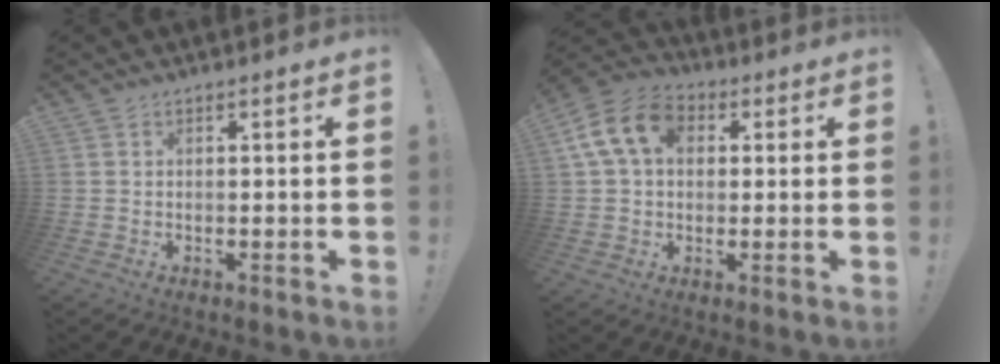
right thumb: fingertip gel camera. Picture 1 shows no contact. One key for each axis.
{"total": 14.3, "fx": 3.9, "fy": 10.4, "fz": 9.0, "tx": -0.162, "ty": 0.005, "tz": 0.077}